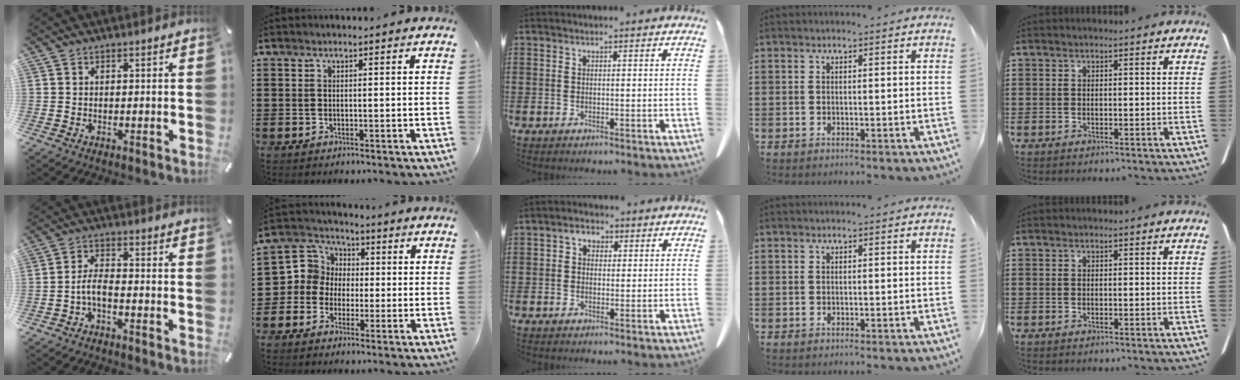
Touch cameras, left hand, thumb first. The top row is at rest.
{"thumb": {"total": 4.4, "force": [-2.3, 1.5, 3.4], "torque": [-0.072, 0.009, -0.045]}, "index": {"total": 5.5, "force": [-1.2, 5.3, 0.6], "torque": [-0.045, 0.008, -0.030]}, "middle": {"total": 2.2, "force": [0.6, 1.6, 1.3], "torque": [-0.030, 0.010, 0.009]}}